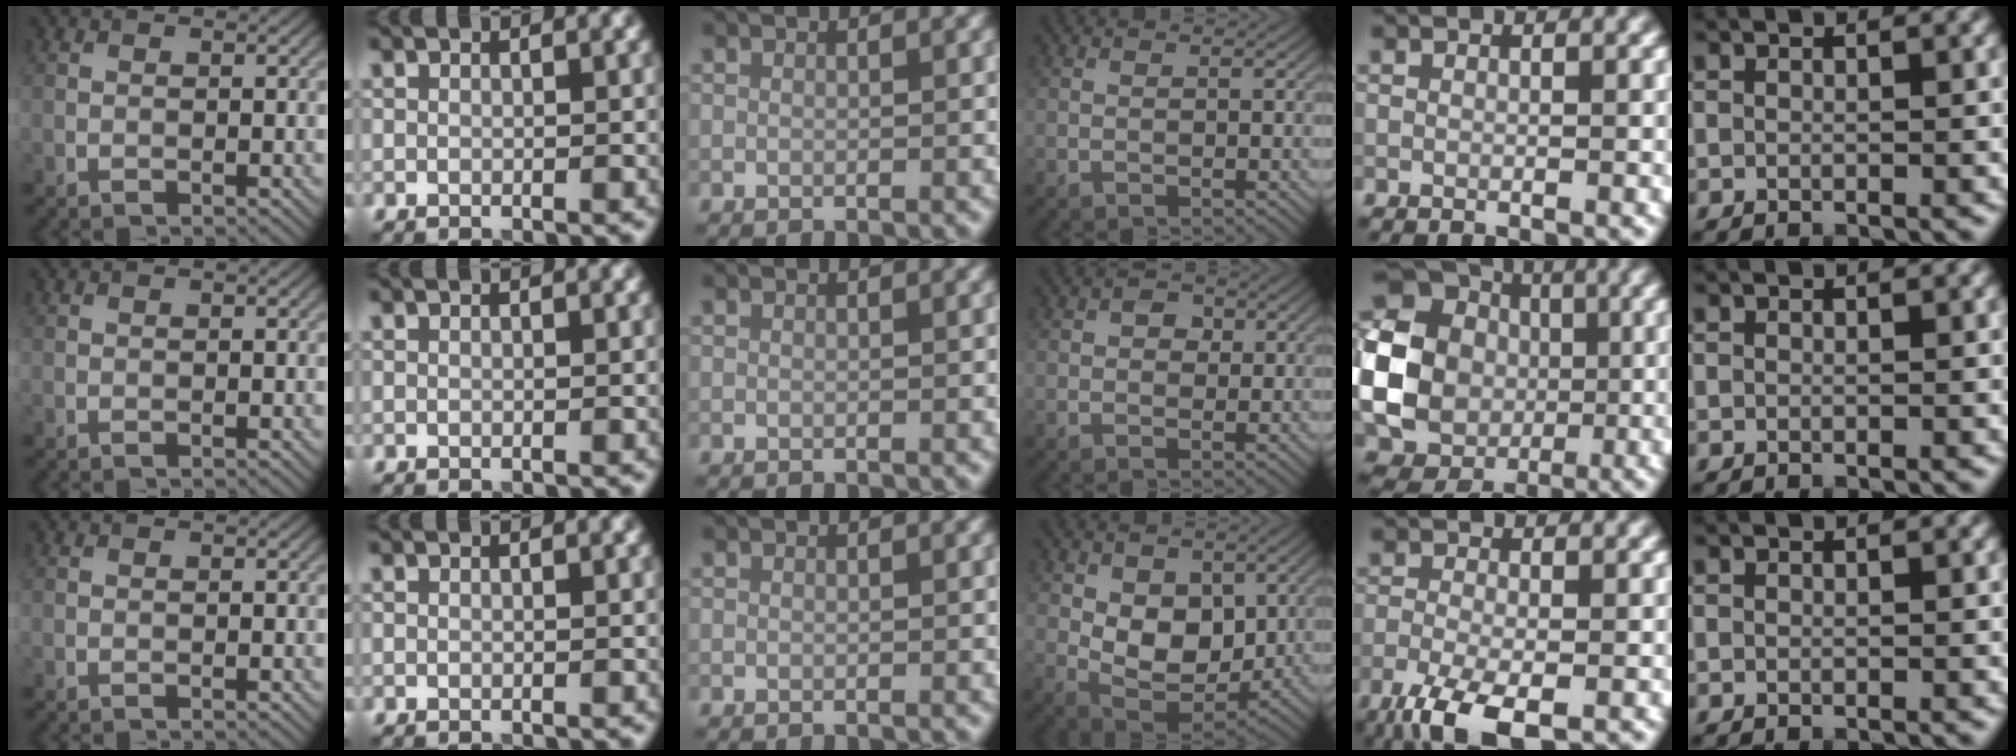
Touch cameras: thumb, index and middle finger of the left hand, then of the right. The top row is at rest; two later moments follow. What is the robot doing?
{"motion": "lift_and_place", "object": "coin"}